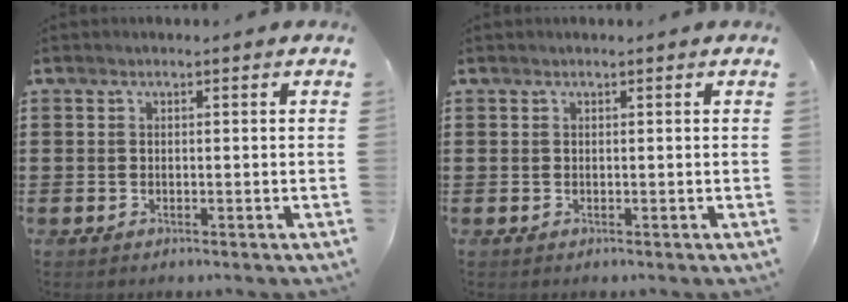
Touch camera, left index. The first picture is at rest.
{"total": 0.0}